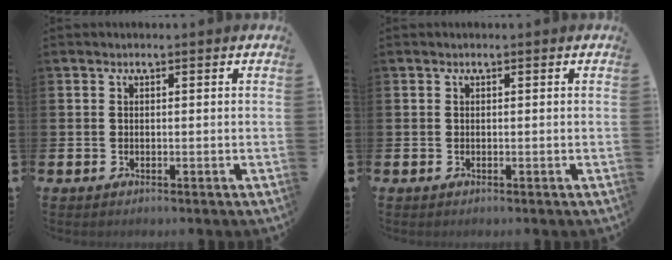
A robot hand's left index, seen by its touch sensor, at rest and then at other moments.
{"total": 0.0}